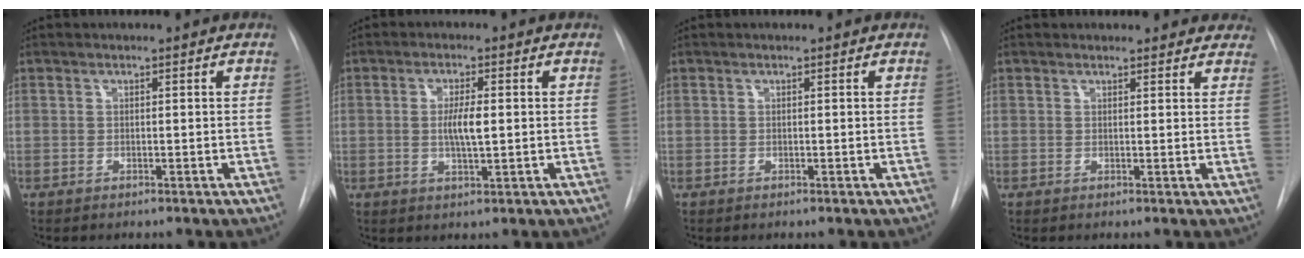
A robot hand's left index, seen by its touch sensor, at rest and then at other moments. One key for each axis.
{"total": 4.0, "fx": -0.3, "fy": 0.7, "fz": 4.0, "tx": -0.073, "ty": -0.008, "tz": -0.005}
{"total": 0.0}
{"total": 9.7, "fx": 9.0, "fy": 3.1, "fz": 1.9, "tx": 0.010, "ty": -0.003, "tz": 0.078}